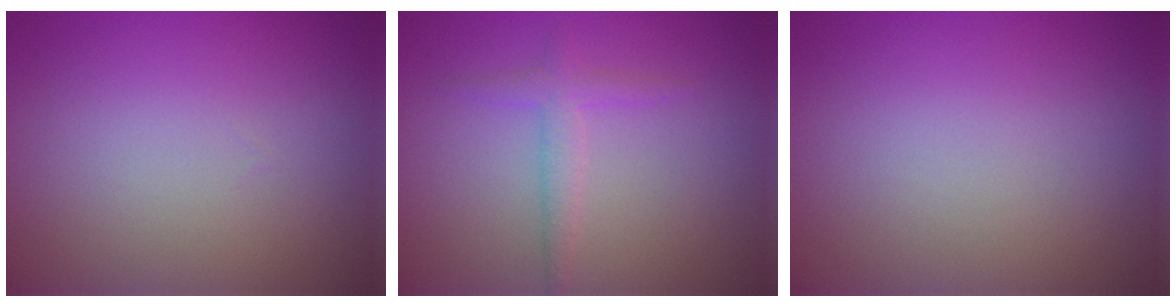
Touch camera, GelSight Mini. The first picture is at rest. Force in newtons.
{"total": 1.8, "press": 1.8, "slide": 0.1}
{"total": 0.0}